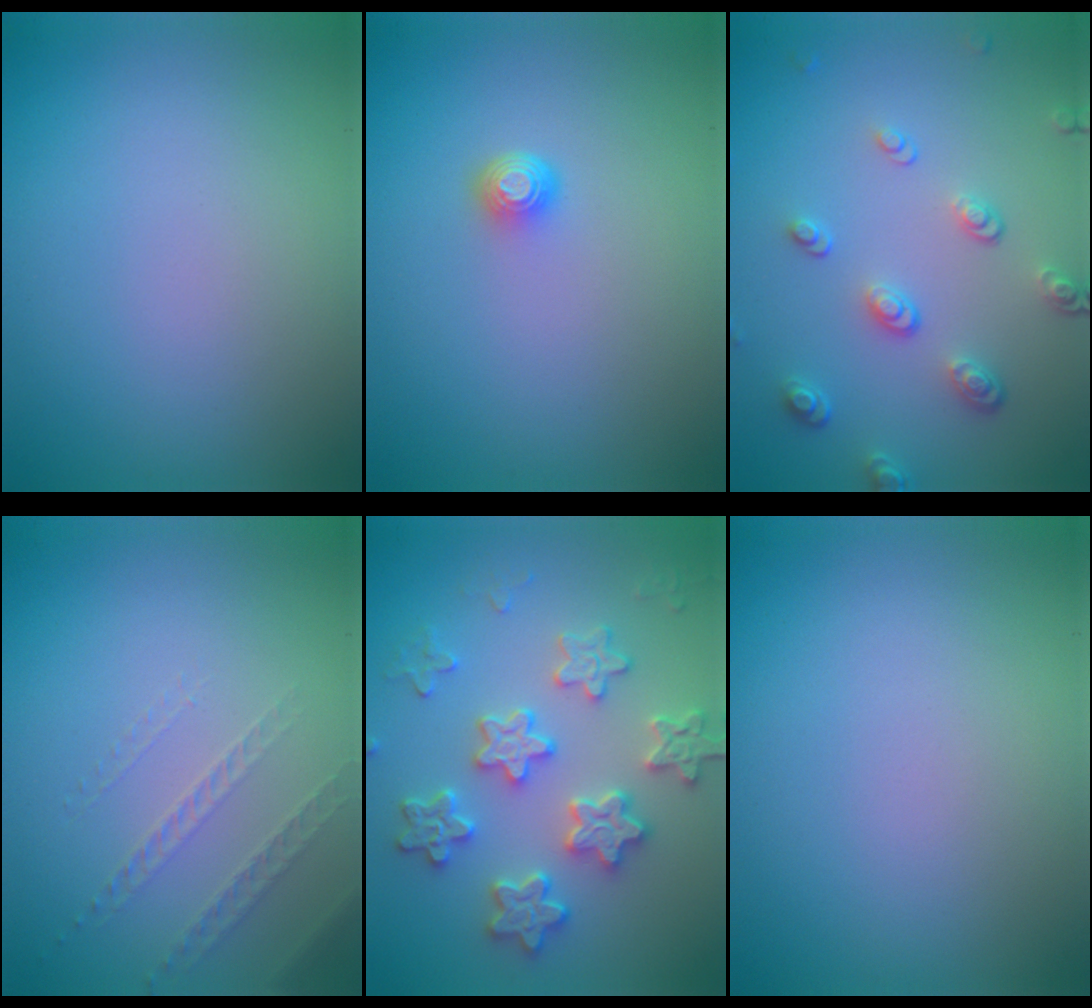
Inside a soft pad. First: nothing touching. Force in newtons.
{"total": 1.5, "press": 1.1, "slide": 1.0}
{"total": 3.5, "press": 2.7, "slide": 2.3}
{"total": 1.3, "press": 0.9, "slide": 0.9}
{"total": 4.6, "press": 4.5, "slide": 1.0}
{"total": 0.0}